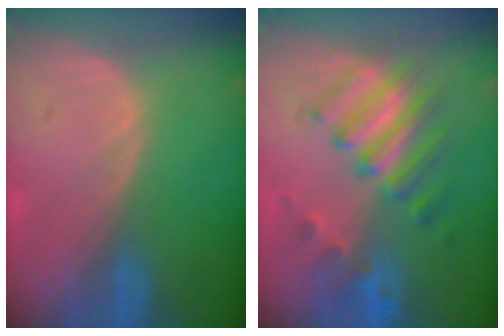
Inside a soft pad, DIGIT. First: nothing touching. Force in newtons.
{"total": 7.6, "press": 7.5, "slide": 1.1}